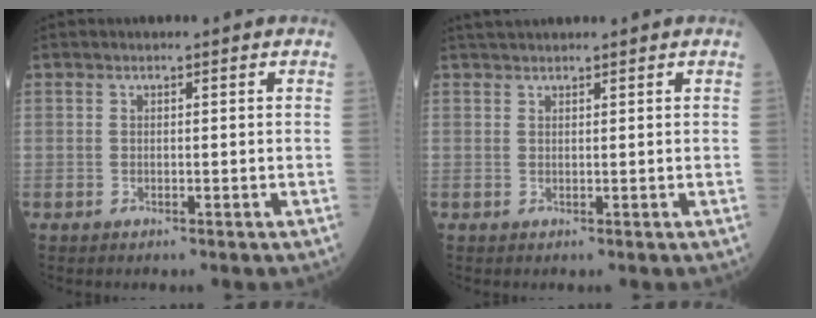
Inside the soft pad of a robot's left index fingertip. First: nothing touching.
{"total": 2.7, "force": [2.6, 0.1, 0.9], "torque": [-0.012, 0.027, 0.046]}